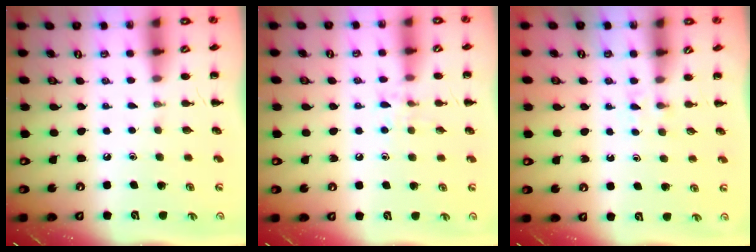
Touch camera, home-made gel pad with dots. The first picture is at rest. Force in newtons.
{"total": 6.9, "press": 6.6, "slide": 1.8}
{"total": 2.4, "press": 2.0, "slide": 1.2}